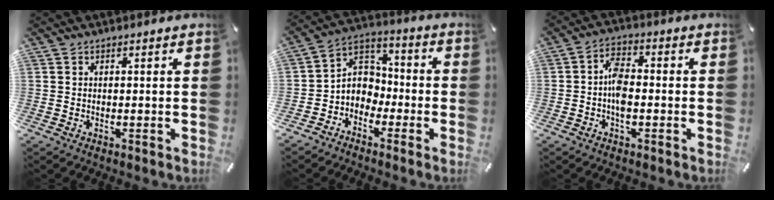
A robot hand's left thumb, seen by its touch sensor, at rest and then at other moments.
{"total": 6.9, "force": [-2.6, 6.2, 1.4], "torque": [-0.035, 0.023, -0.050]}
{"total": 6.0, "force": [-1.3, 3.3, 4.9], "torque": [-0.095, 0.010, -0.023]}